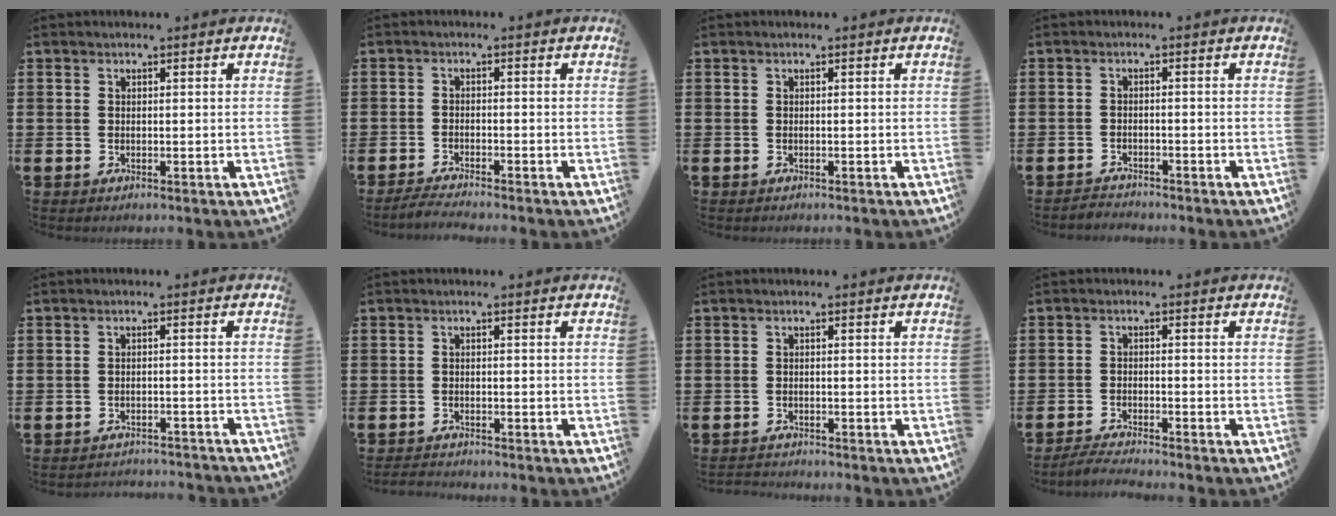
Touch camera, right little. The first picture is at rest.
{"total": 1.8, "force": [-1.6, -0.2, 0.7], "torque": [-0.010, 0.005, -0.032]}
{"total": 0.0}
{"total": 1.5, "force": [-1.5, 0.0, -0.2], "torque": [-0.002, 0.005, -0.033]}
{"total": 1.8, "force": [-1.8, -0.1, -0.1], "torque": [-0.003, 0.005, -0.039]}
{"total": 1.2, "force": [-1.2, 0.0, 0.0], "torque": [-0.004, 0.000, -0.024]}
{"total": 1.0, "force": [-1.0, 0.0, -0.1], "torque": [-0.002, 0.001, -0.021]}
{"total": 2.4, "force": [-2.3, -0.2, 0.5], "torque": [-0.008, 0.005, -0.046]}